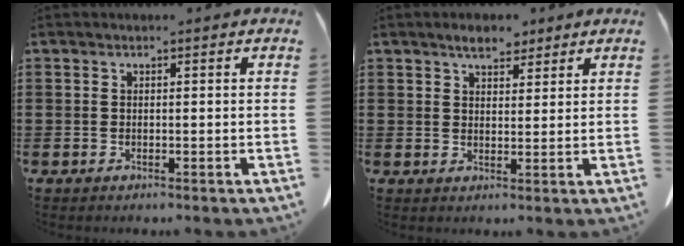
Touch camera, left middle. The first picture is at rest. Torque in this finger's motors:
{"motor_torque": [0.05, 0.03, 0.18, 0.05]}